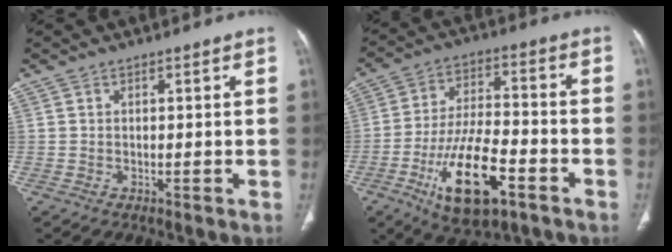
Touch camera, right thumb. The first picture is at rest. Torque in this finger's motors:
{"motor_torque": [3.17, 1.84, 2.01, -0.76, 0.61]}